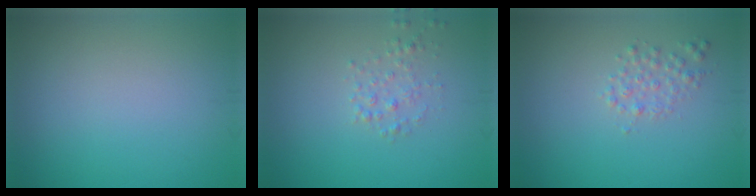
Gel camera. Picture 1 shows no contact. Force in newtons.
{"total": 1.4, "press": 1.4, "slide": 0.0}
{"total": 1.5, "press": 1.5, "slide": 0.1}